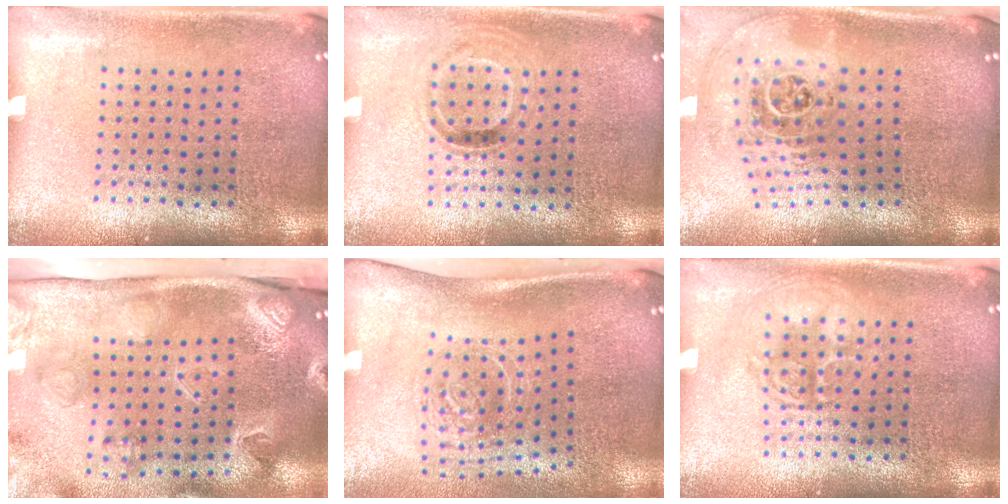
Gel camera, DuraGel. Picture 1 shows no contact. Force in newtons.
{"total": 1.0, "press": 0.8, "slide": 0.5}
{"total": 2.8, "press": 1.8, "slide": 2.1}
{"total": 3.4, "press": 3.0, "slide": 1.6}
{"total": 1.9, "press": 1.4, "slide": 1.4}
{"total": 1.3, "press": 1.3, "slide": 0.2}